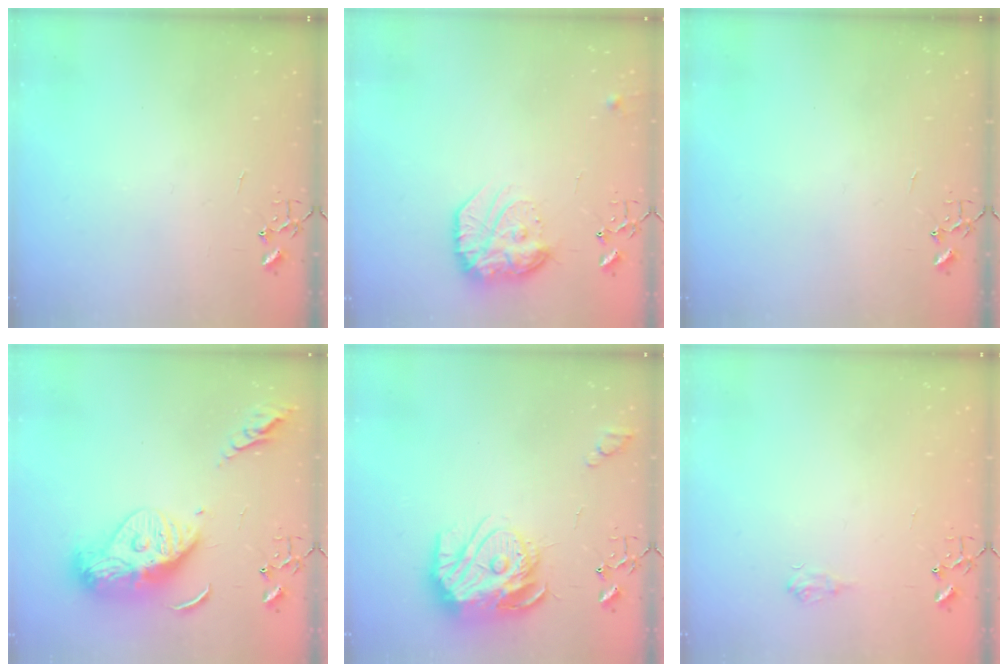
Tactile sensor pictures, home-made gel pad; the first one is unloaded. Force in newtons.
{"total": 16.9, "press": 16.8, "slide": 1.4}
{"total": 0.0}
{"total": 16.9, "press": 16.8, "slide": 1.6}
{"total": 16.7, "press": 16.7, "slide": 1.6}
{"total": 6.2, "press": 6.1, "slide": 0.8}